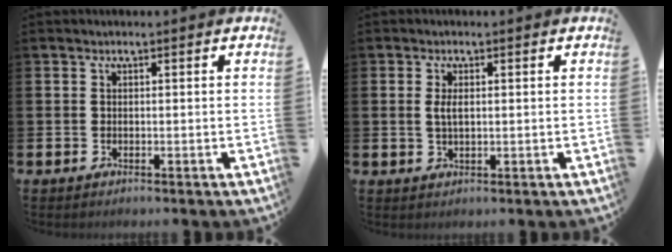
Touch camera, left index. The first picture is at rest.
{"total": 2.2, "force": [0.5, 1.0, 1.9], "torque": [-0.037, 0.005, 0.006]}